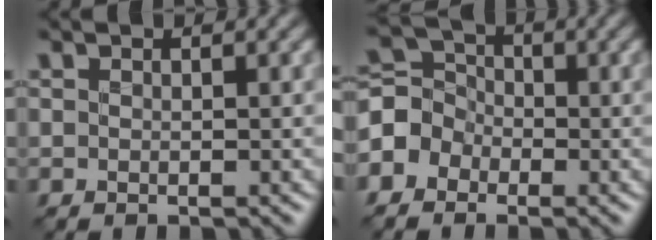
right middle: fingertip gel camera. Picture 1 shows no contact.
{"total": 3.2, "force": [-1.8, 2.6, 0.4], "torque": [0.010, 0.008, -0.054]}